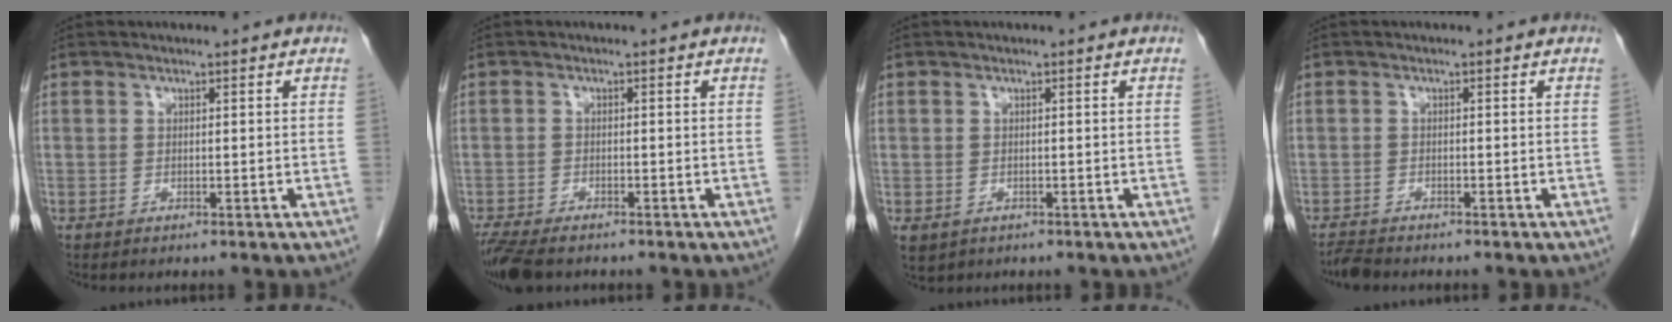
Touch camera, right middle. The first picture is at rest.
{"total": 6.9, "force": [-5.5, 2.2, 3.5], "torque": [-0.066, -0.016, -0.094]}
{"total": 2.7, "force": [-1.2, 2.1, 1.2], "torque": [-0.021, -0.004, -0.009]}
{"total": 2.1, "force": [-2.0, 0.2, 0.5], "torque": [-0.015, -0.010, -0.036]}